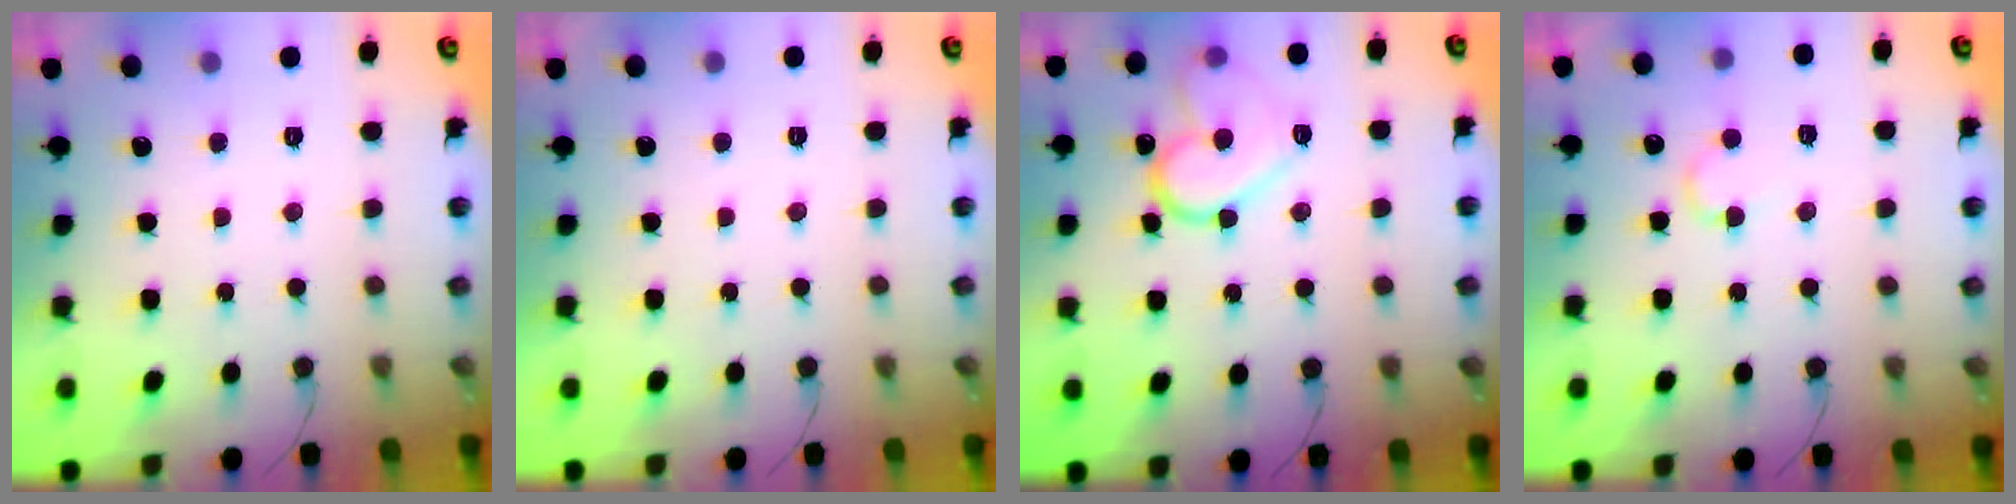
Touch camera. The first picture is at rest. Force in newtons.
{"total": 1.7, "press": 1.7, "slide": 0.1}
{"total": 14.4, "press": 14.3, "slide": 1.4}
{"total": 4.8, "press": 4.8, "slide": 0.4}